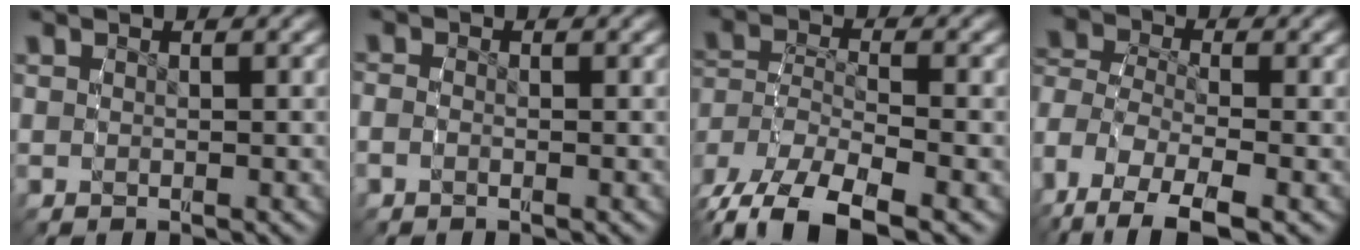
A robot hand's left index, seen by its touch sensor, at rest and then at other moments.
{"total": 1.2, "force": [-0.6, 0.8, 0.6], "torque": [-0.022, -0.006, -0.012]}
{"total": 7.8, "force": [-3.8, 5.2, 4.4], "torque": [-0.109, -0.033, -0.053]}
{"total": 9.2, "force": [-3.8, 6.4, 5.5], "torque": [-0.130, -0.048, -0.045]}